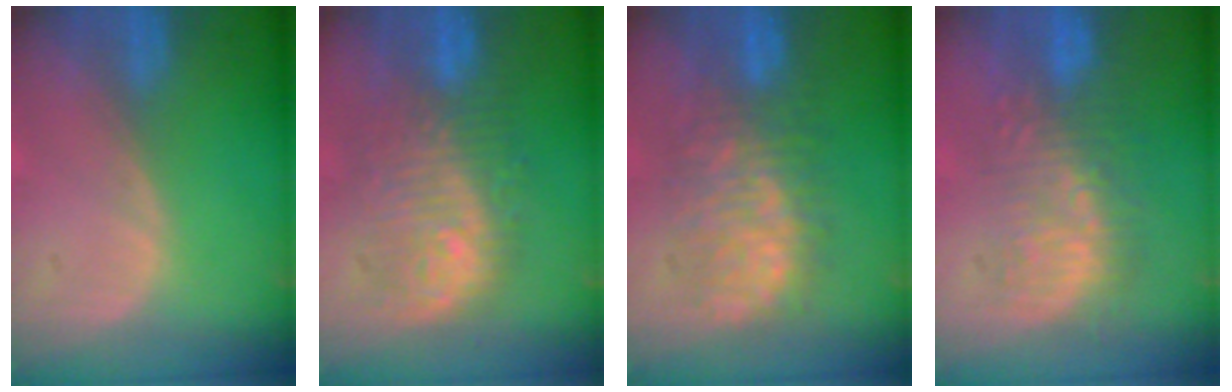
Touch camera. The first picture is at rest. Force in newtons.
{"total": 10.1, "press": 9.9, "slide": 1.9}
{"total": 9.1, "press": 9.1, "slide": 0.6}
{"total": 8.9, "press": 8.6, "slide": 2.0}